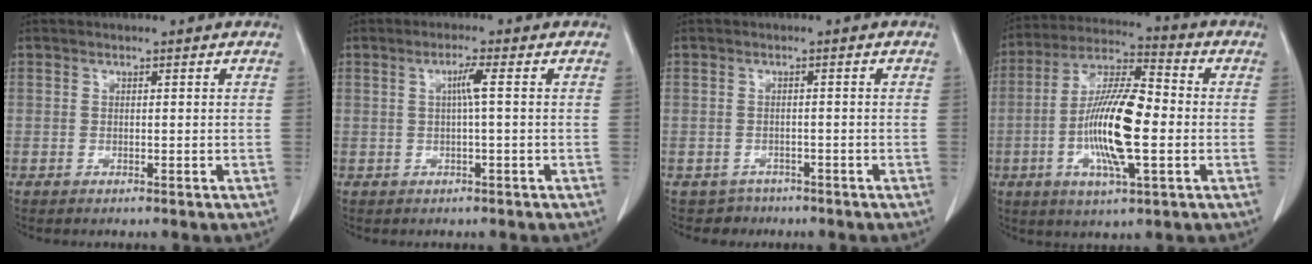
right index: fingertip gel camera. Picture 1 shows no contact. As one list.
[{"total": 2.4, "force": [0.3, -0.5, 2.4], "torque": [-0.045, 0.002, 0.006]}, {"total": 2.6, "force": [-1.9, 1.6, -0.6], "torque": [0.006, 0.005, -0.029]}, {"total": 14.7, "force": [-2.4, 2.9, 14.2], "torque": [-0.273, 0.001, -0.045]}]